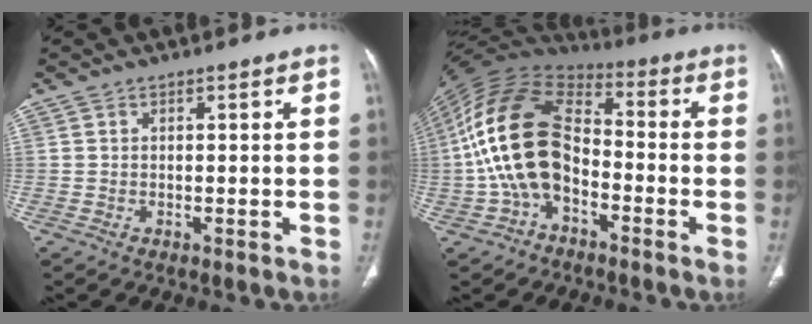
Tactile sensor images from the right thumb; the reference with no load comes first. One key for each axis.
{"total": 18.0, "fx": -3.6, "fy": 11.4, "fz": 13.5, "tx": -0.254, "ty": 0.043, "tz": -0.073}